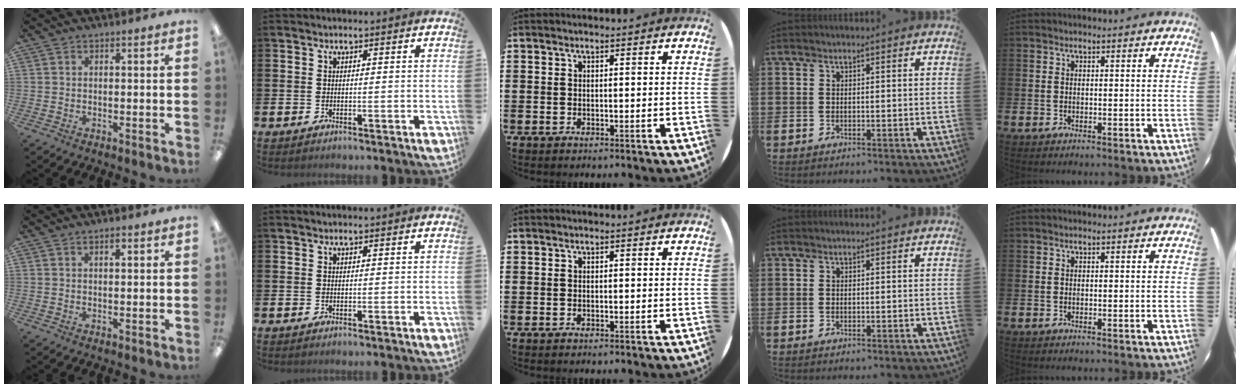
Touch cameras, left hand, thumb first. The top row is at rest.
{"thumb": {"total": 1.7, "force": [1.0, 0.7, 1.2], "torque": [-0.017, -0.002, 0.016]}}